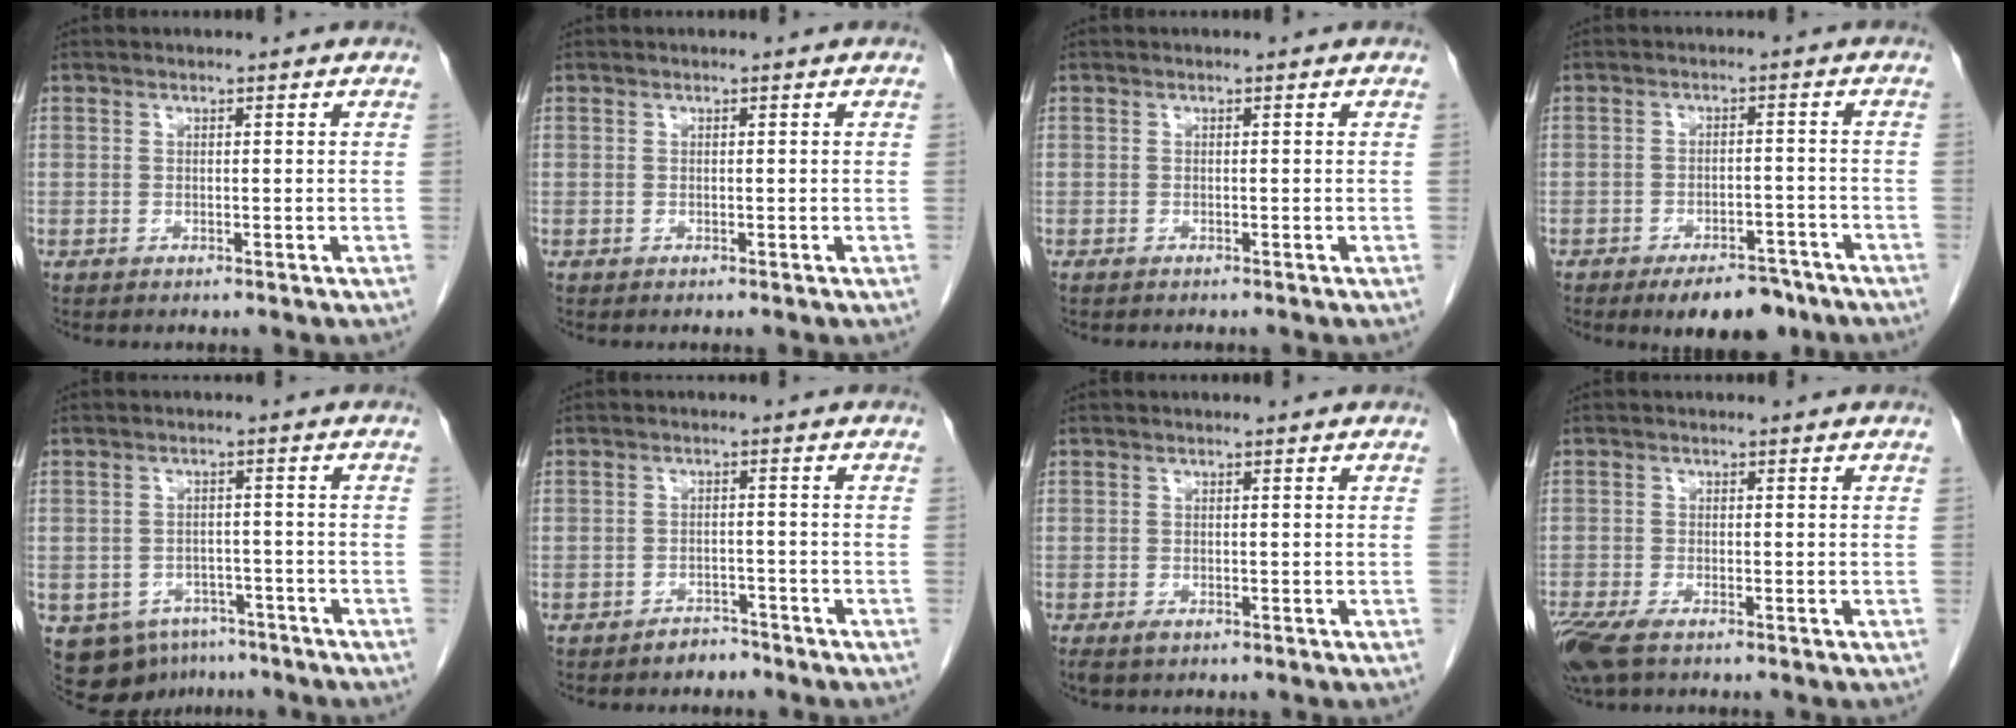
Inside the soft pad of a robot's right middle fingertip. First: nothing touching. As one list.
[{"total": 0.0}, {"total": 0.7, "force": [-0.6, 0.1, 0.3], "torque": [-0.009, -0.002, -0.010]}, {"total": 7.9, "force": [-5.9, 3.3, 4.0], "torque": [-0.047, 0.004, -0.086]}, {"total": 8.7, "force": [-5.7, 5.9, 2.8], "torque": [-0.044, 0.009, -0.078]}, {"total": 2.4, "force": [-2.1, 1.1, 0.2], "torque": [-0.008, 0.004, -0.031]}, {"total": 1.5, "force": [-0.9, 0.7, 1.0], "torque": [-0.021, -0.004, -0.010]}, {"total": 5.8, "force": [-3.9, 1.9, 3.8], "torque": [-0.081, -0.017, -0.071]}]